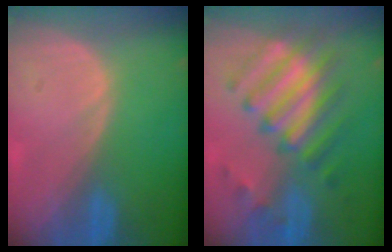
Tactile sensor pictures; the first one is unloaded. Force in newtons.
{"total": 8.9, "press": 8.8, "slide": 1.0}